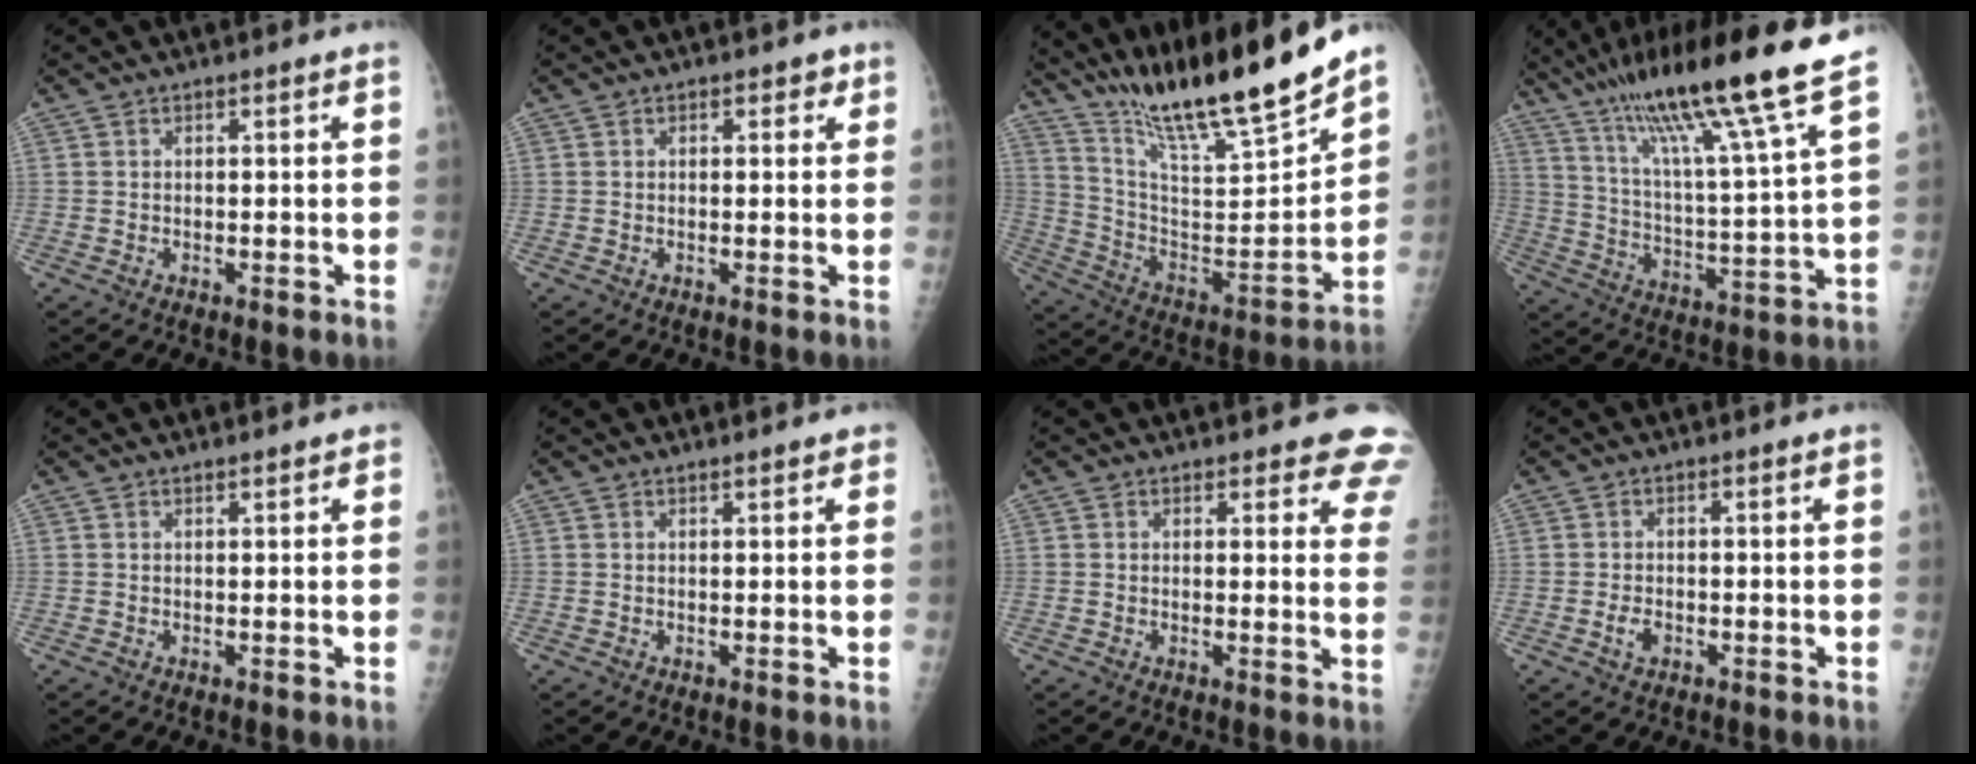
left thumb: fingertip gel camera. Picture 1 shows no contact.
{"total": 2.4, "force": [1.1, 1.5, 1.6], "torque": [-0.003, 0.000, 0.010]}
{"total": 23.3, "force": [19.8, 1.8, 12.1], "torque": [-0.183, -0.114, 0.341]}
{"total": 23.1, "force": [16.7, 0.2, 16.0], "torque": [-0.248, -0.064, 0.275]}
{"total": 0.8, "force": [0.6, 0.3, 0.5], "torque": [-0.004, -0.001, 0.006]}
{"total": 1.1, "force": [0.9, 0.4, 0.6], "torque": [-0.004, -0.002, 0.008]}
{"total": 8.2, "force": [7.2, 2.9, 2.7], "torque": [0.019, -0.033, 0.052]}
{"total": 2.2, "force": [-0.8, 1.4, 1.5], "torque": [-0.029, 0.004, -0.014]}